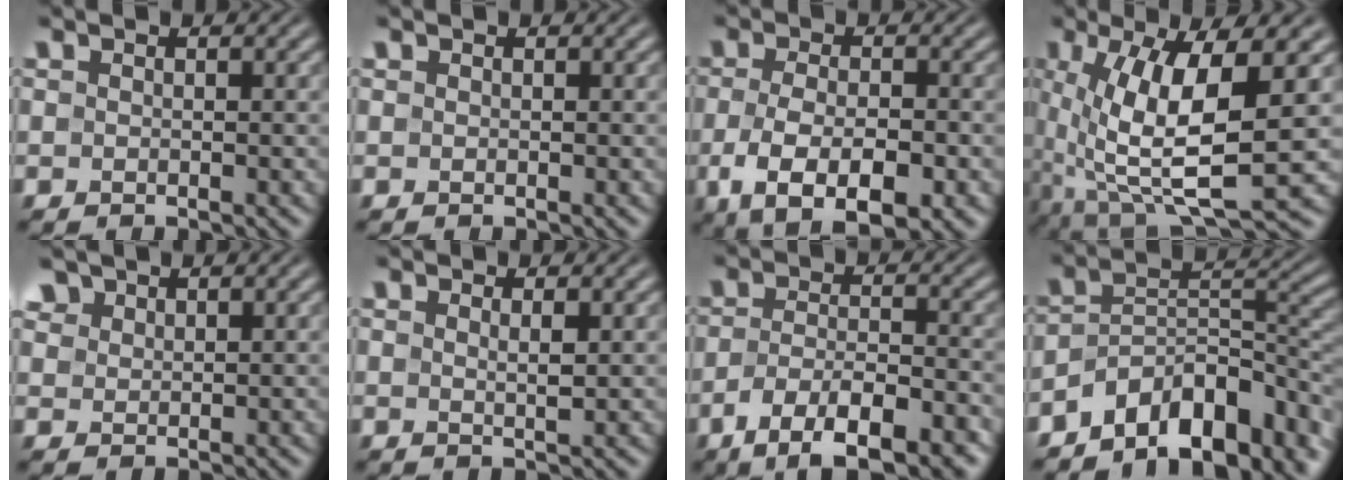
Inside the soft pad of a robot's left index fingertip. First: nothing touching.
{"total": 0.0}
{"total": 7.0, "force": [-2.7, 3.1, 5.7], "torque": [-0.106, -0.012, -0.042]}
{"total": 9.4, "force": [0.8, 2.9, 8.9], "torque": [-0.175, -0.011, 0.016]}
{"total": 1.9, "force": [1.5, 1.1, 0.4], "torque": [-0.017, 0.000, 0.037]}
{"total": 1.1, "force": [0.5, 0.2, 1.0], "torque": [-0.015, -0.001, 0.007]}
{"total": 7.3, "force": [-4.4, 2.4, 5.3], "torque": [-0.093, -0.001, -0.076]}
{"total": 10.4, "force": [-6.9, 4.9, 5.9], "torque": [-0.074, 0.010, -0.130]}